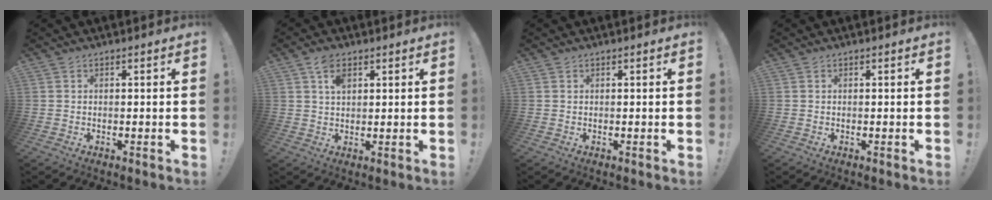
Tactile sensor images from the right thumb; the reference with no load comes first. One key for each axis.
{"total": 5.1, "fx": 2.5, "fy": 2.9, "fz": 3.4, "tx": -0.056, "ty": -0.001, "tz": 0.044}
{"total": 0.0}
{"total": 0.0}